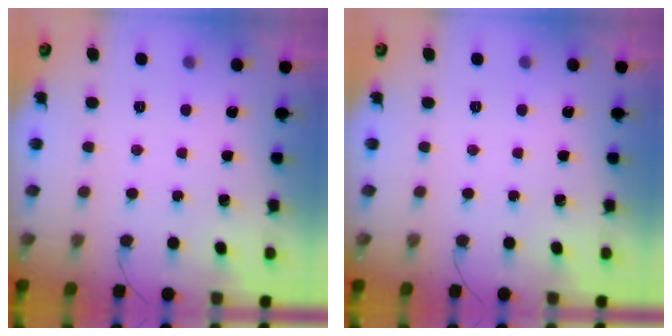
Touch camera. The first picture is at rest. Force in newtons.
{"total": 0.0}